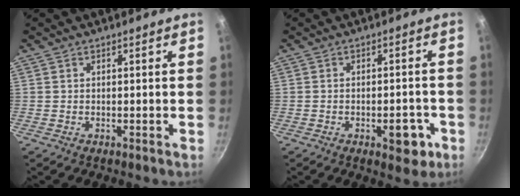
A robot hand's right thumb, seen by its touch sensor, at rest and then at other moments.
{"total": 6.2, "force": [-2.6, 3.0, 4.8], "torque": [-0.039, 0.016, -0.028]}